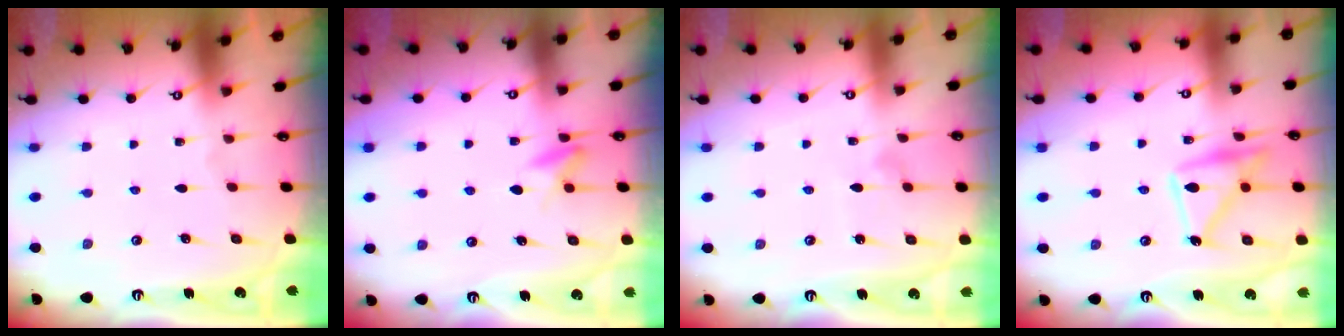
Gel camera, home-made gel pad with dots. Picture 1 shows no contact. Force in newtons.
{"total": 6.0, "press": 5.7, "slide": 1.7}
{"total": 5.8, "press": 5.8, "slide": 0.5}
{"total": 14.9, "press": 14.8, "slide": 1.1}